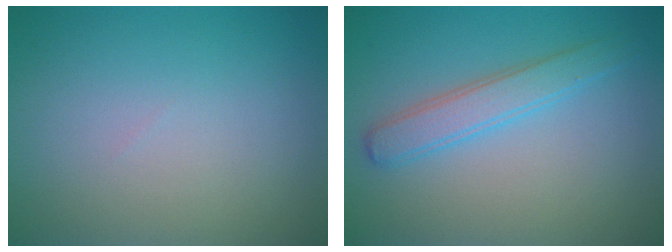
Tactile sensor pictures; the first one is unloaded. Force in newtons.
{"total": 2.8, "press": 2.8, "slide": 0.1}